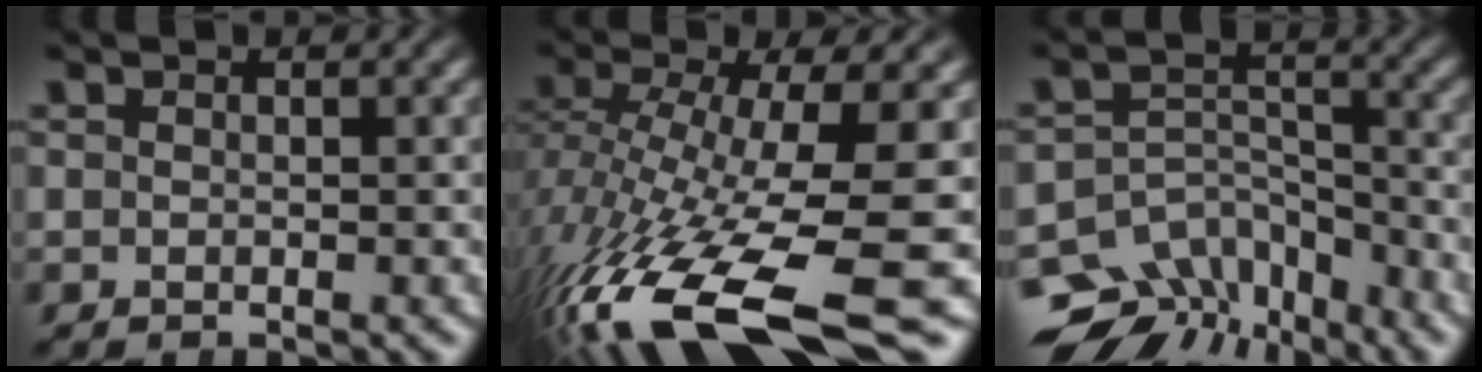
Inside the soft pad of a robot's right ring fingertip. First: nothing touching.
{"total": 12.1, "force": [-5.9, 4.3, 9.6], "torque": [-0.189, -0.050, -0.065]}
{"total": 10.1, "force": [-5.6, 7.3, 4.2], "torque": [-0.071, -0.036, -0.091]}